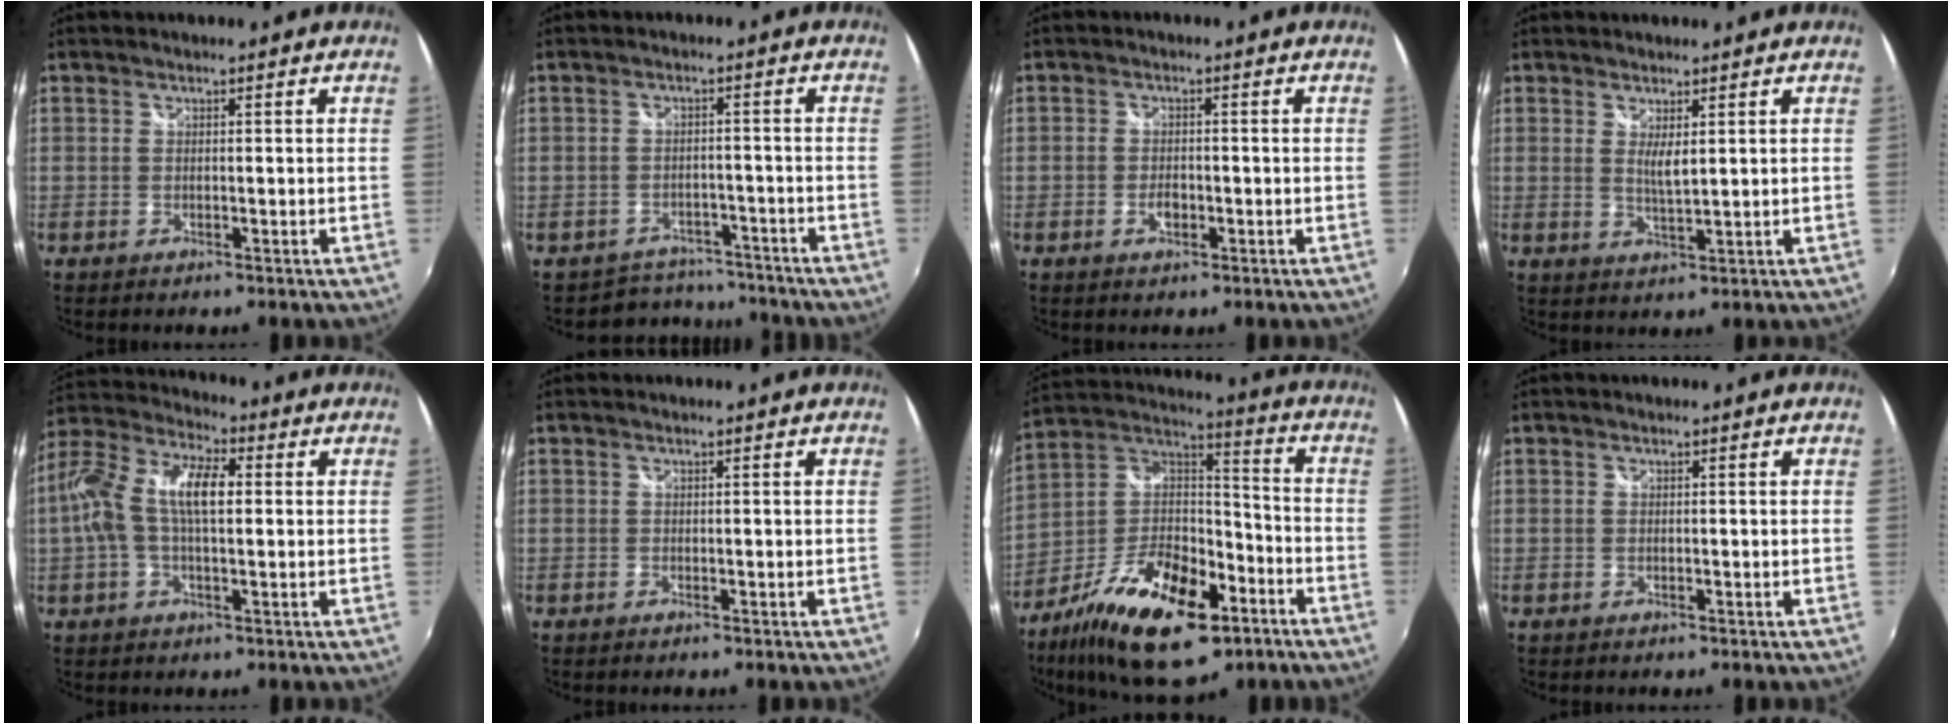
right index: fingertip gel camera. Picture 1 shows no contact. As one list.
[{"total": 7.2, "force": [-6.0, 3.9, -0.3], "torque": [-0.001, 0.029, -0.081]}, {"total": 2.4, "force": [-1.0, 1.4, 1.7], "torque": [-0.032, 0.002, -0.016]}, {"total": 2.9, "force": [1.1, 0.6, 2.6], "torque": [-0.046, -0.007, 0.018]}, {"total": 13.4, "force": [1.3, 5.5, 12.1], "torque": [-0.238, 0.025, 0.017]}, {"total": 0.0}, {"total": 24.5, "force": [-12.9, 11.2, 17.5], "torque": [-0.333, -0.012, -0.215]}, {"total": 0.0}]